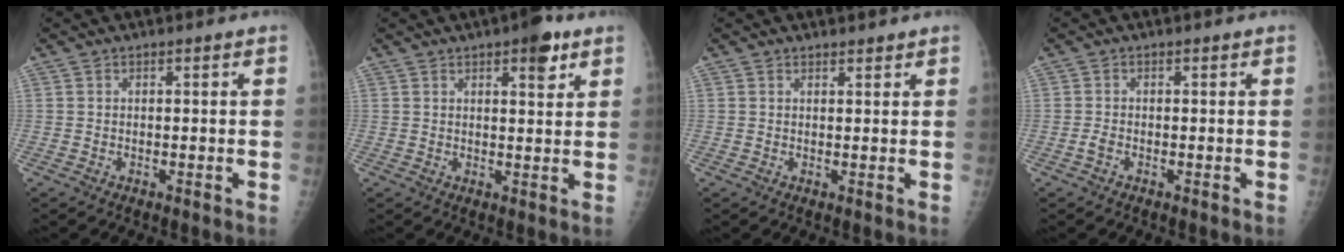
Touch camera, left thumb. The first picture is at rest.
{"total": 5.4, "force": [3.1, 1.9, 4.0], "torque": [-0.040, -0.012, 0.037]}
{"total": 1.2, "force": [1.1, 0.4, 0.3], "torque": [0.001, -0.008, 0.016]}
{"total": 1.1, "force": [-0.5, 0.6, 0.8], "torque": [-0.018, -0.001, -0.012]}